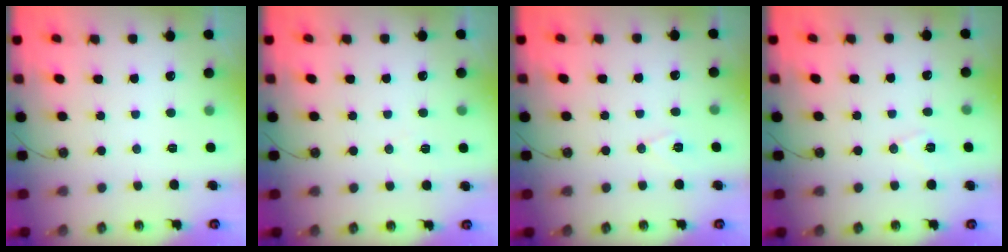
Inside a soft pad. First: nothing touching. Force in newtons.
{"total": 4.5, "press": 4.1, "slide": 1.8}
{"total": 7.0, "press": 5.3, "slide": 4.5}
{"total": 7.5, "press": 6.1, "slide": 4.5}